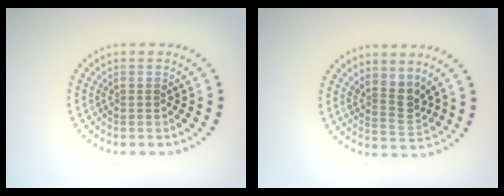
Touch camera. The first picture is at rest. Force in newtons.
{"total": 2.7, "press": 2.0, "slide": 1.8}